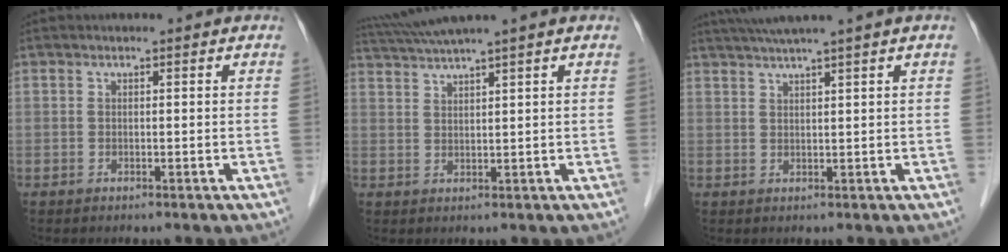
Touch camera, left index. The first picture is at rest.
{"total": 5.4, "force": [4.5, -1.8, 2.3], "torque": [-0.047, 0.015, 0.089]}
{"total": 5.5, "force": [4.3, -1.5, 3.1], "torque": [-0.048, 0.020, 0.075]}